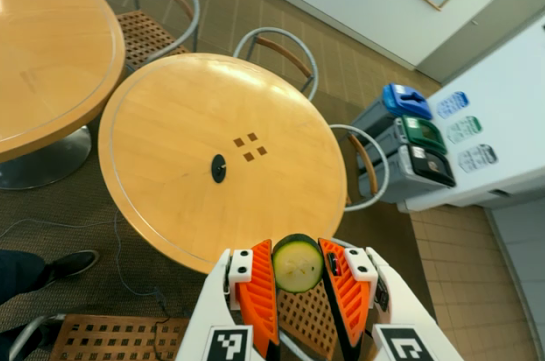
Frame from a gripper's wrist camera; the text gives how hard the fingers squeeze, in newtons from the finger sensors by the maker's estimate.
{"total": 9.6, "left": 9.4, "right": 9.8}